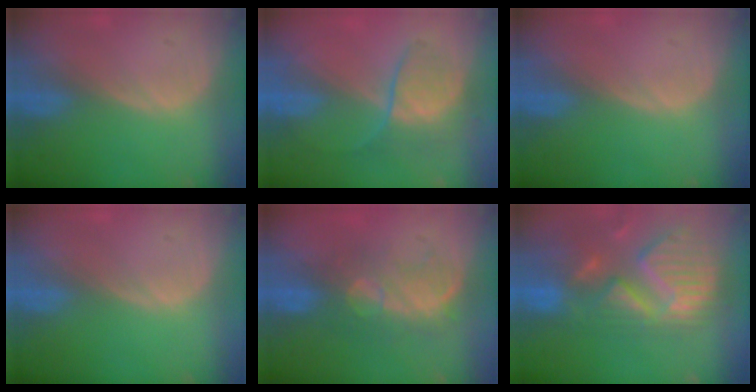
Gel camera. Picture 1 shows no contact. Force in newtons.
{"total": 6.6, "press": 6.2, "slide": 2.3}
{"total": 0.0}
{"total": 0.0}
{"total": 7.8, "press": 7.7, "slide": 1.6}
{"total": 13.9, "press": 11.7, "slide": 7.5}